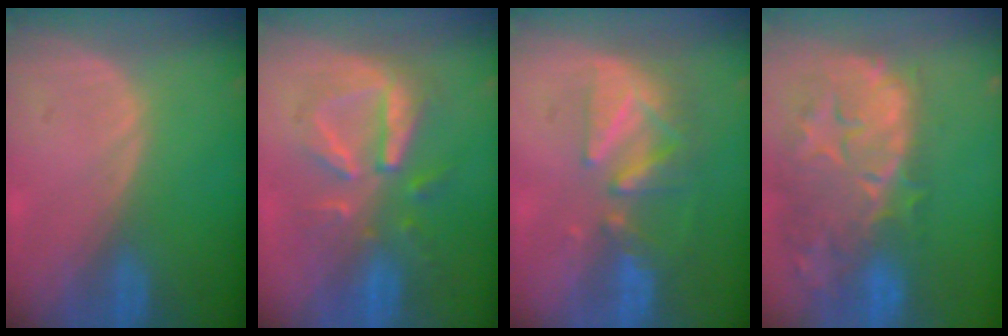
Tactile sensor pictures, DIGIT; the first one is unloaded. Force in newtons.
{"total": 8.0, "press": 8.0, "slide": 0.1}
{"total": 8.4, "press": 7.7, "slide": 3.3}
{"total": 14.4, "press": 11.8, "slide": 8.2}